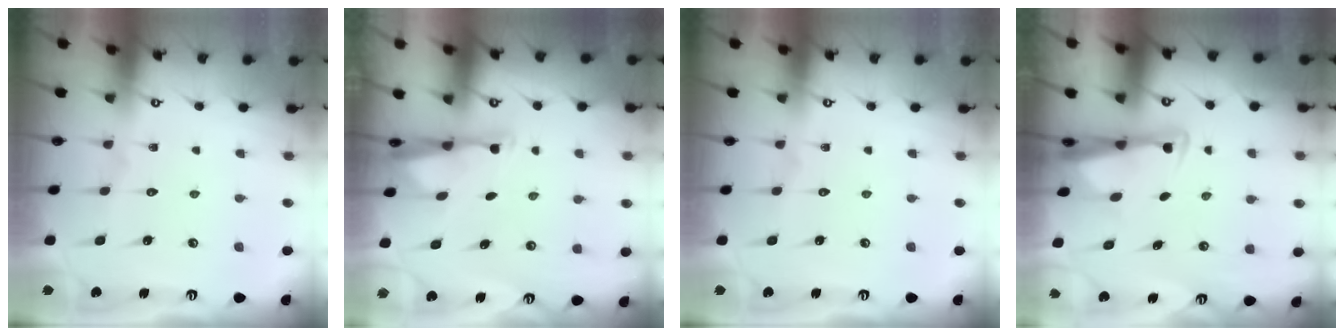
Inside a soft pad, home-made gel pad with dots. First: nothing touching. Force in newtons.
{"total": 2.9, "press": 2.9, "slide": 0.6}
{"total": 0.0}
{"total": 2.9, "press": 2.9, "slide": 0.6}